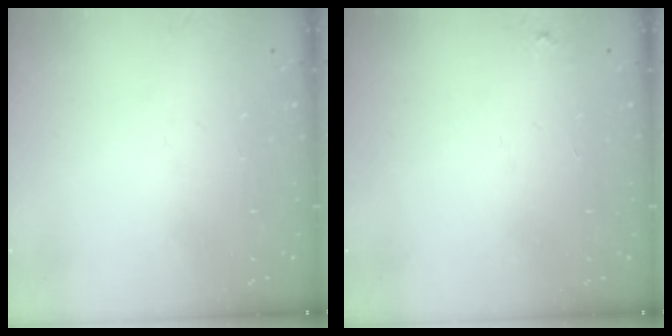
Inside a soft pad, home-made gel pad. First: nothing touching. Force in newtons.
{"total": 2.3, "press": 2.3, "slide": 0.2}